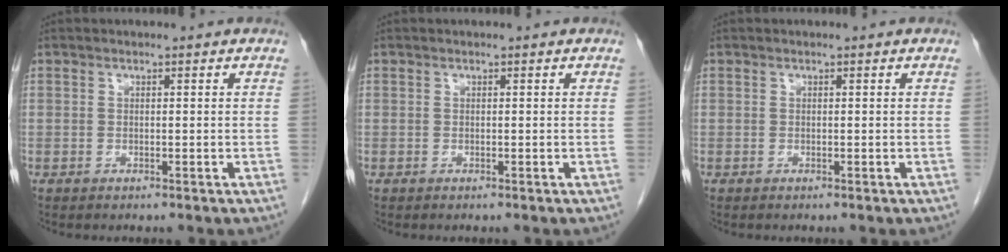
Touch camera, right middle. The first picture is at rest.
{"total": 0.0}
{"total": 0.0}